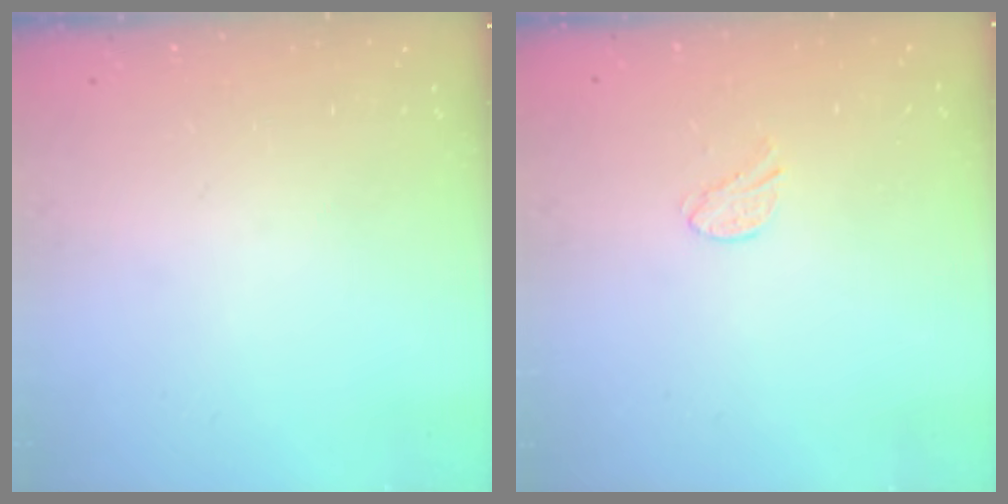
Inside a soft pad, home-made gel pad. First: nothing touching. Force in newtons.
{"total": 5.4, "press": 5.4, "slide": 0.5}